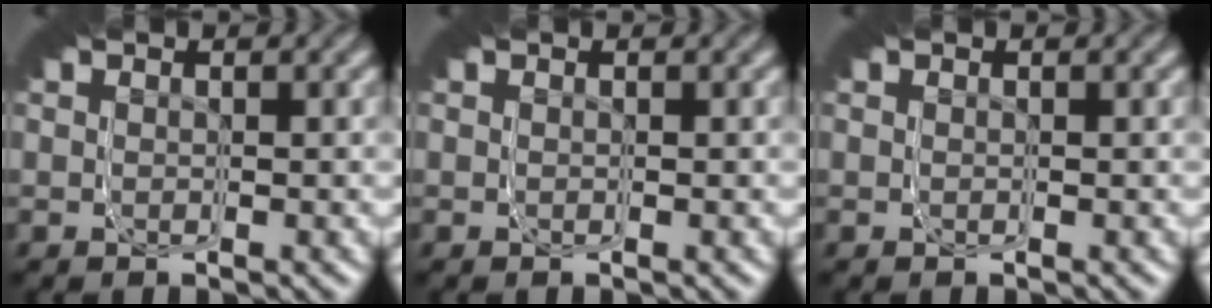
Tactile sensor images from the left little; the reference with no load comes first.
{"total": 0.0}
{"total": 0.0}